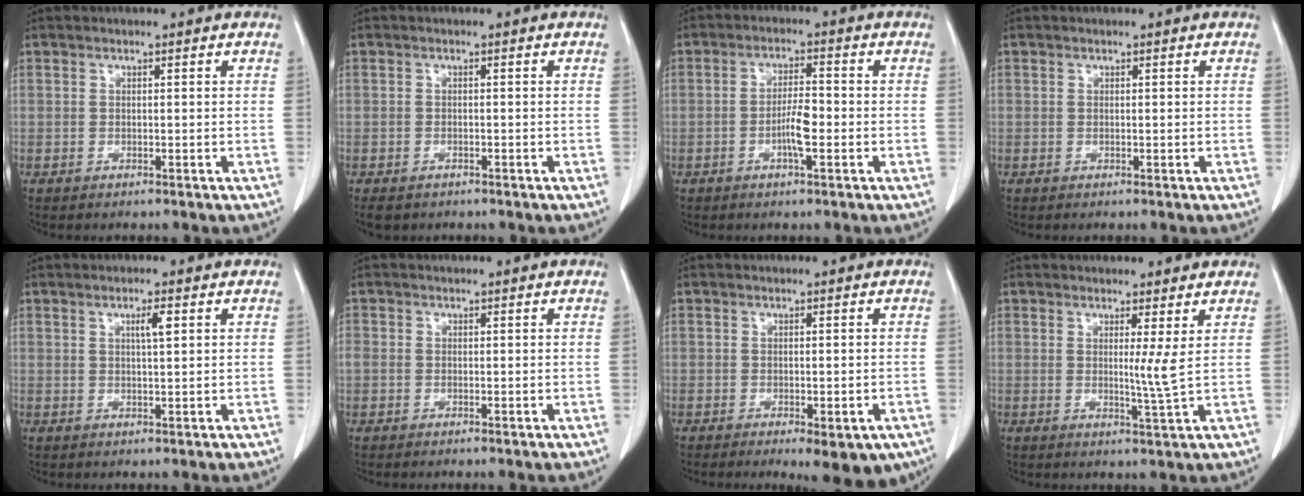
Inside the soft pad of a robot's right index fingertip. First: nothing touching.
{"total": 2.8, "force": [-2.2, 1.4, 1.0], "torque": [-0.019, -0.004, -0.027]}
{"total": 4.5, "force": [-1.4, 0.8, 4.2], "torque": [-0.081, 0.003, -0.026]}
{"total": 0.0}
{"total": 2.4, "force": [0.9, 0.2, 2.2], "torque": [-0.039, 0.000, 0.015]}
{"total": 1.4, "force": [-0.2, 1.1, 0.8], "torque": [-0.025, 0.010, -0.002]}
{"total": 7.5, "force": [-4.6, 2.2, 5.5], "torque": [-0.057, -0.009, -0.061]}
{"total": 3.0, "force": [0.7, -0.8, 2.8], "torque": [-0.050, -0.012, 0.014]}